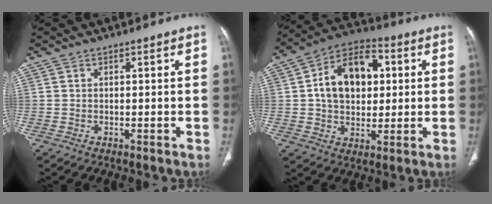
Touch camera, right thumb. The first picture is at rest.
{"total": 15.3, "force": [2.5, 10.3, 11.1], "torque": [-0.148, 0.014, 0.034]}